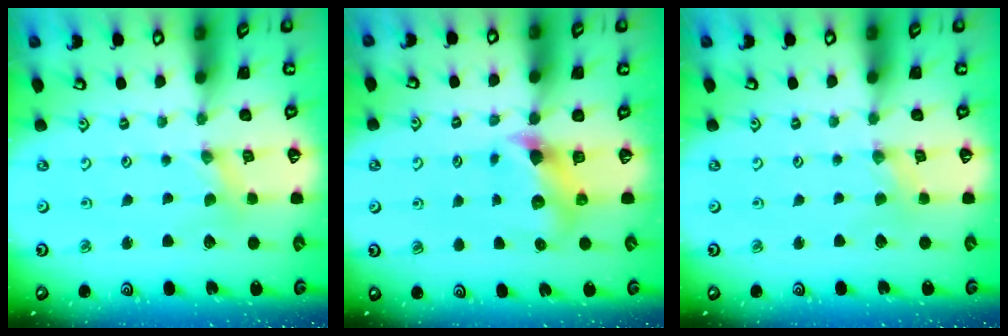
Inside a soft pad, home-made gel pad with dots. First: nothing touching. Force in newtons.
{"total": 6.0, "press": 6.0, "slide": 0.6}
{"total": 1.3, "press": 1.3, "slide": 0.2}